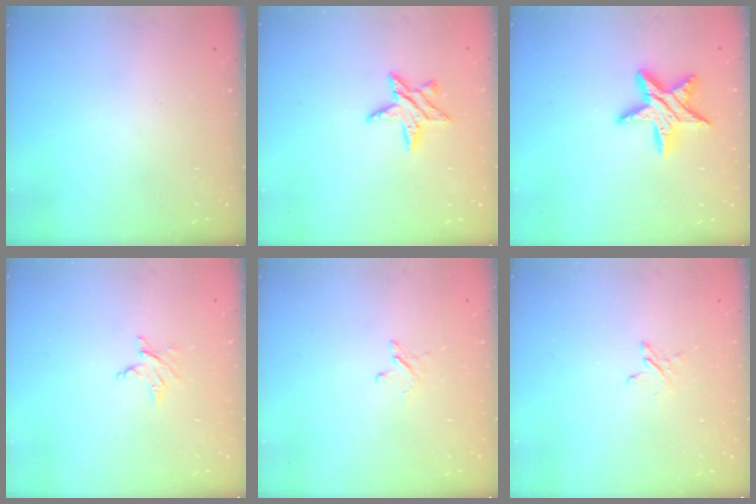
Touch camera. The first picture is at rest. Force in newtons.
{"total": 8.8, "press": 8.8, "slide": 0.5}
{"total": 12.3, "press": 12.2, "slide": 0.7}
{"total": 2.5, "press": 2.5, "slide": 0.4}
{"total": 2.5, "press": 2.5, "slide": 0.3}
{"total": 2.5, "press": 2.4, "slide": 0.2}